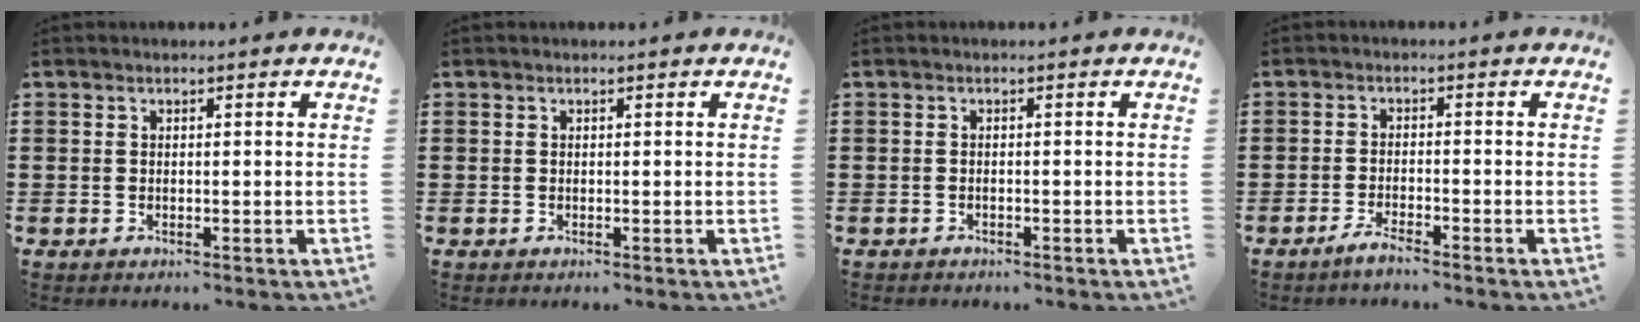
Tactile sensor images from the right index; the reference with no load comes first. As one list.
[{"total": 0.0}, {"total": 0.7, "force": [-0.6, 0.3, 0.0], "torque": [-0.001, 0.000, -0.013]}, {"total": 2.4, "force": [-2.1, 0.1, 1.2], "torque": [-0.020, 0.005, -0.038]}]